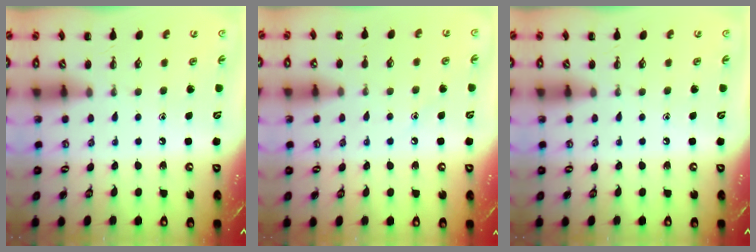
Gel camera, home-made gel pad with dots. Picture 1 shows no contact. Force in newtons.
{"total": 8.2, "press": 8.0, "slide": 1.9}
{"total": 0.0}